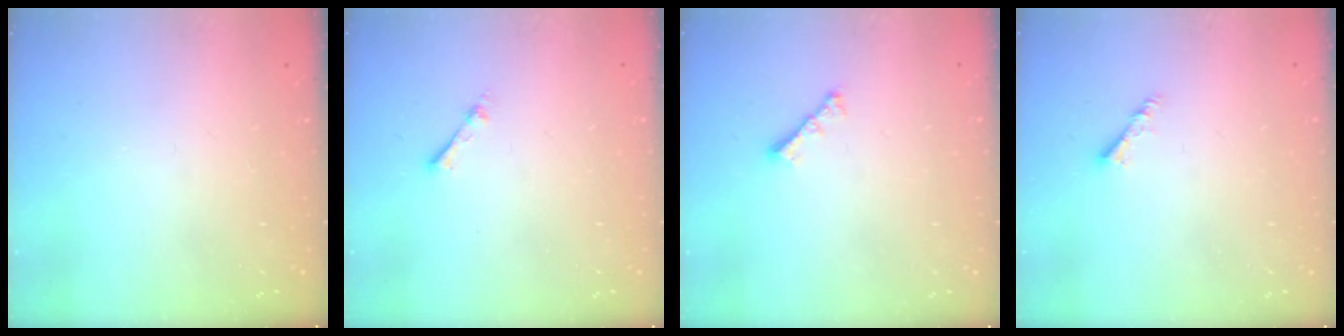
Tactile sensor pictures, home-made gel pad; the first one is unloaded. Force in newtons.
{"total": 1.9, "press": 1.9, "slide": 0.3}
{"total": 2.8, "press": 2.7, "slide": 0.6}
{"total": 3.0, "press": 2.9, "slide": 0.6}